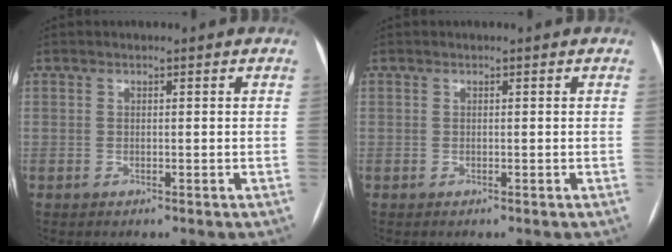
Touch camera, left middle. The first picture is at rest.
{"total": 0.0}